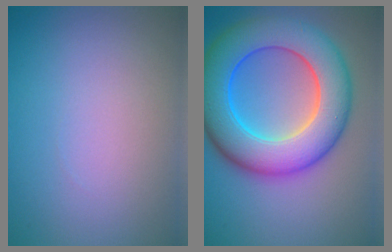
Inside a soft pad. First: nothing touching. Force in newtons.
{"total": 11.6, "press": 11.6, "slide": 0.3}